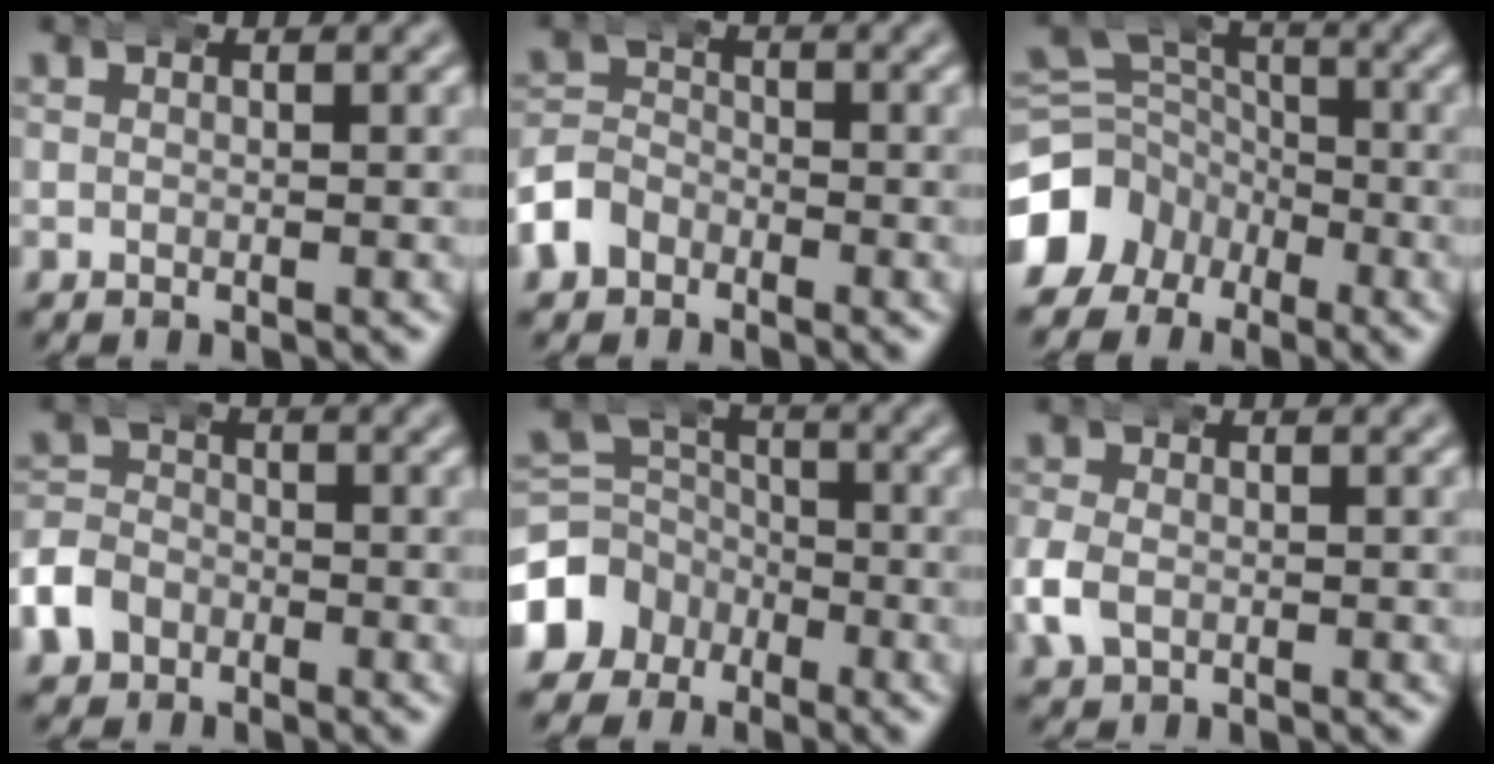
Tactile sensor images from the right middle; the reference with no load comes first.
{"total": 3.9, "force": [-2.4, 3.0, 0.8], "torque": [-0.023, -0.004, -0.046]}
{"total": 9.1, "force": [-2.8, 8.1, 3.1], "torque": [-0.065, -0.029, -0.054]}
{"total": 4.2, "force": [-2.1, 3.5, 0.8], "torque": [-0.023, -0.003, -0.043]}
{"total": 7.6, "force": [-2.8, 6.8, 2.0], "torque": [-0.045, -0.028, -0.050]}
{"total": 2.6, "force": [-0.6, 2.2, 1.3], "torque": [-0.043, 0.001, -0.013]}